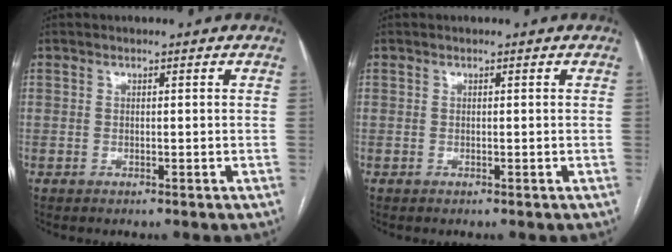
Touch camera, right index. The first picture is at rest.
{"total": 0.0}